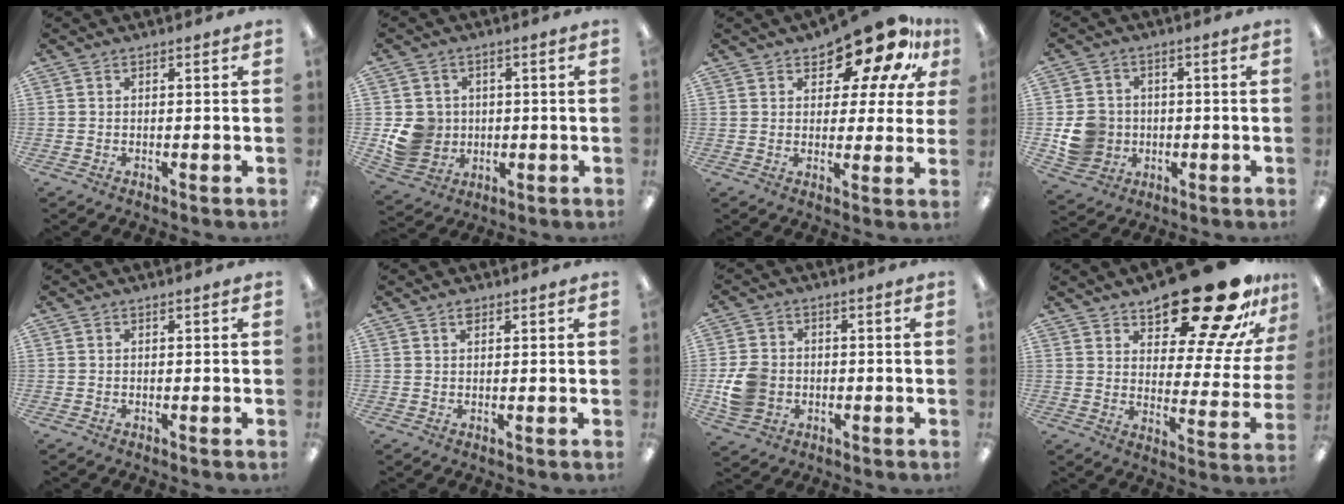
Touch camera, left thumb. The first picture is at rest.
{"total": 8.2, "force": [-0.2, 7.9, 2.3], "torque": [-0.055, 0.007, 0.003]}
{"total": 15.0, "force": [10.6, 6.7, 8.2], "torque": [-0.126, -0.070, 0.180]}
{"total": 8.4, "force": [-1.0, 8.0, 2.4], "torque": [-0.061, 0.013, -0.010]}
{"total": 0.0}
{"total": 1.5, "force": [1.1, 0.7, 0.7], "torque": [-0.008, -0.003, 0.019]}
{"total": 8.5, "force": [-1.4, 7.2, 4.2], "torque": [-0.084, 0.013, -0.023]}
{"total": 23.8, "force": [17.8, 8.3, 13.5], "torque": [-0.177, -0.119, 0.290]}